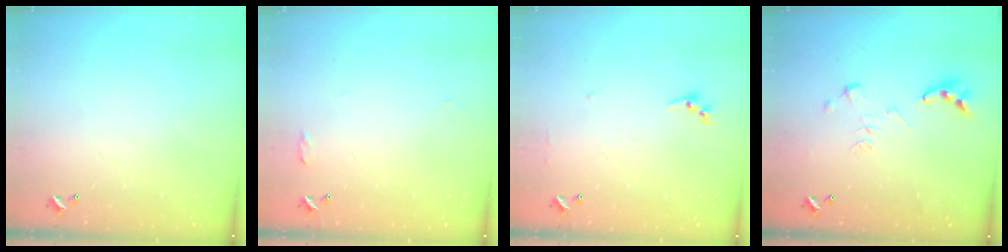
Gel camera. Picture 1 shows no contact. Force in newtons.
{"total": 6.3, "press": 6.3, "slide": 0.8}
{"total": 5.3, "press": 5.2, "slide": 0.6}
{"total": 0.0}